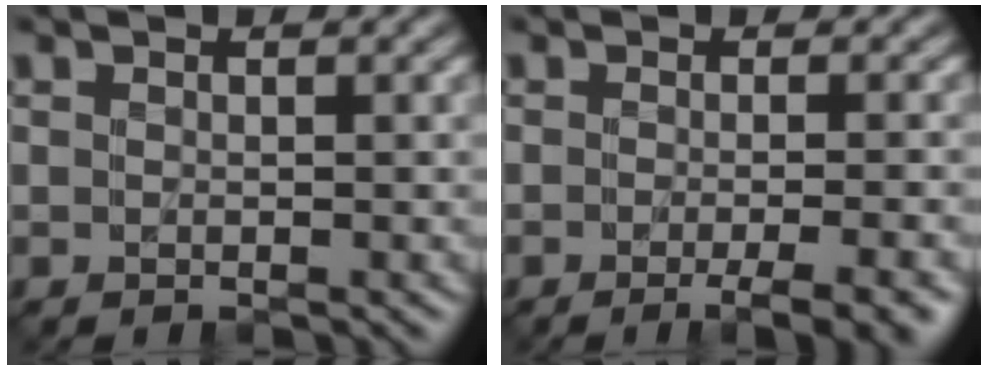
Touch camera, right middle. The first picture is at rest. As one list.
[{"total": 4.9, "force": [-2.3, 1.3, 4.1], "torque": [-0.035, 0.000, -0.023]}]